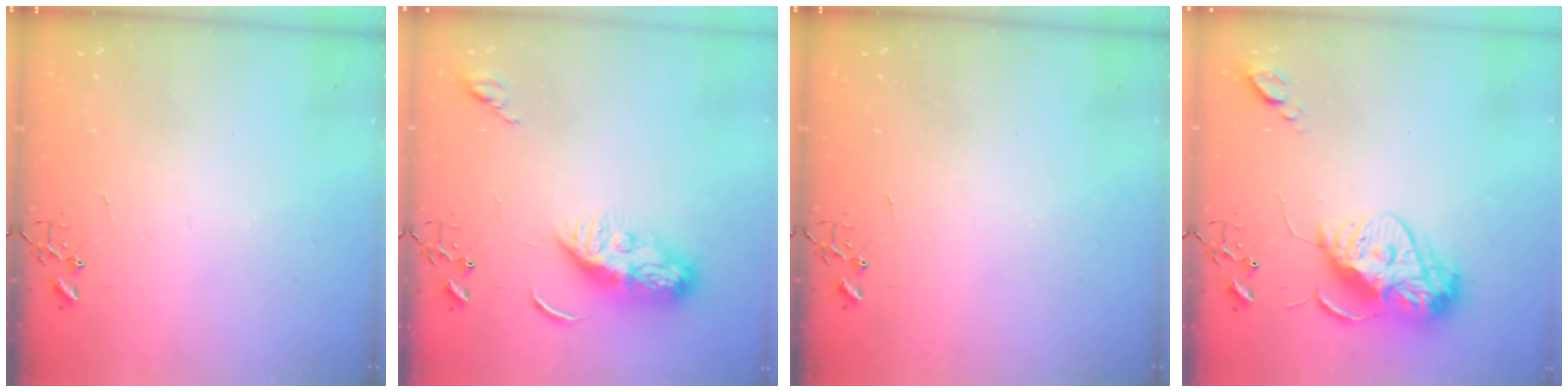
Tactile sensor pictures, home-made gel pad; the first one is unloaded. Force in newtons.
{"total": 10.3, "press": 10.2, "slide": 0.9}
{"total": 0.0}
{"total": 15.3, "press": 15.3, "slide": 1.3}